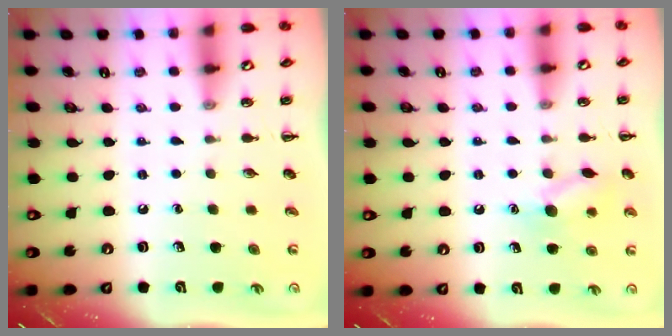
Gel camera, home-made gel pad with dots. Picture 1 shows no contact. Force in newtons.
{"total": 10.0, "press": 9.9, "slide": 1.5}